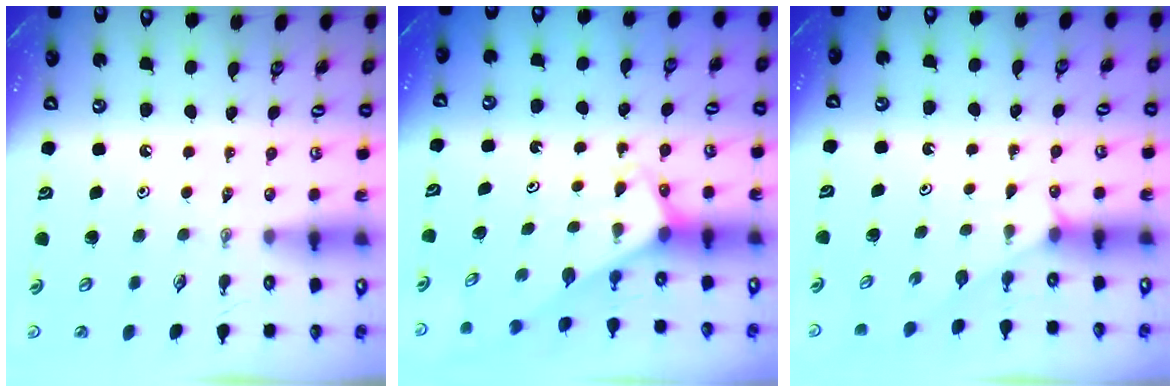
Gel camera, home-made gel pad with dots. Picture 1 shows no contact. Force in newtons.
{"total": 3.2, "press": 3.2, "slide": 0.2}
{"total": 2.2, "press": 2.2, "slide": 0.4}